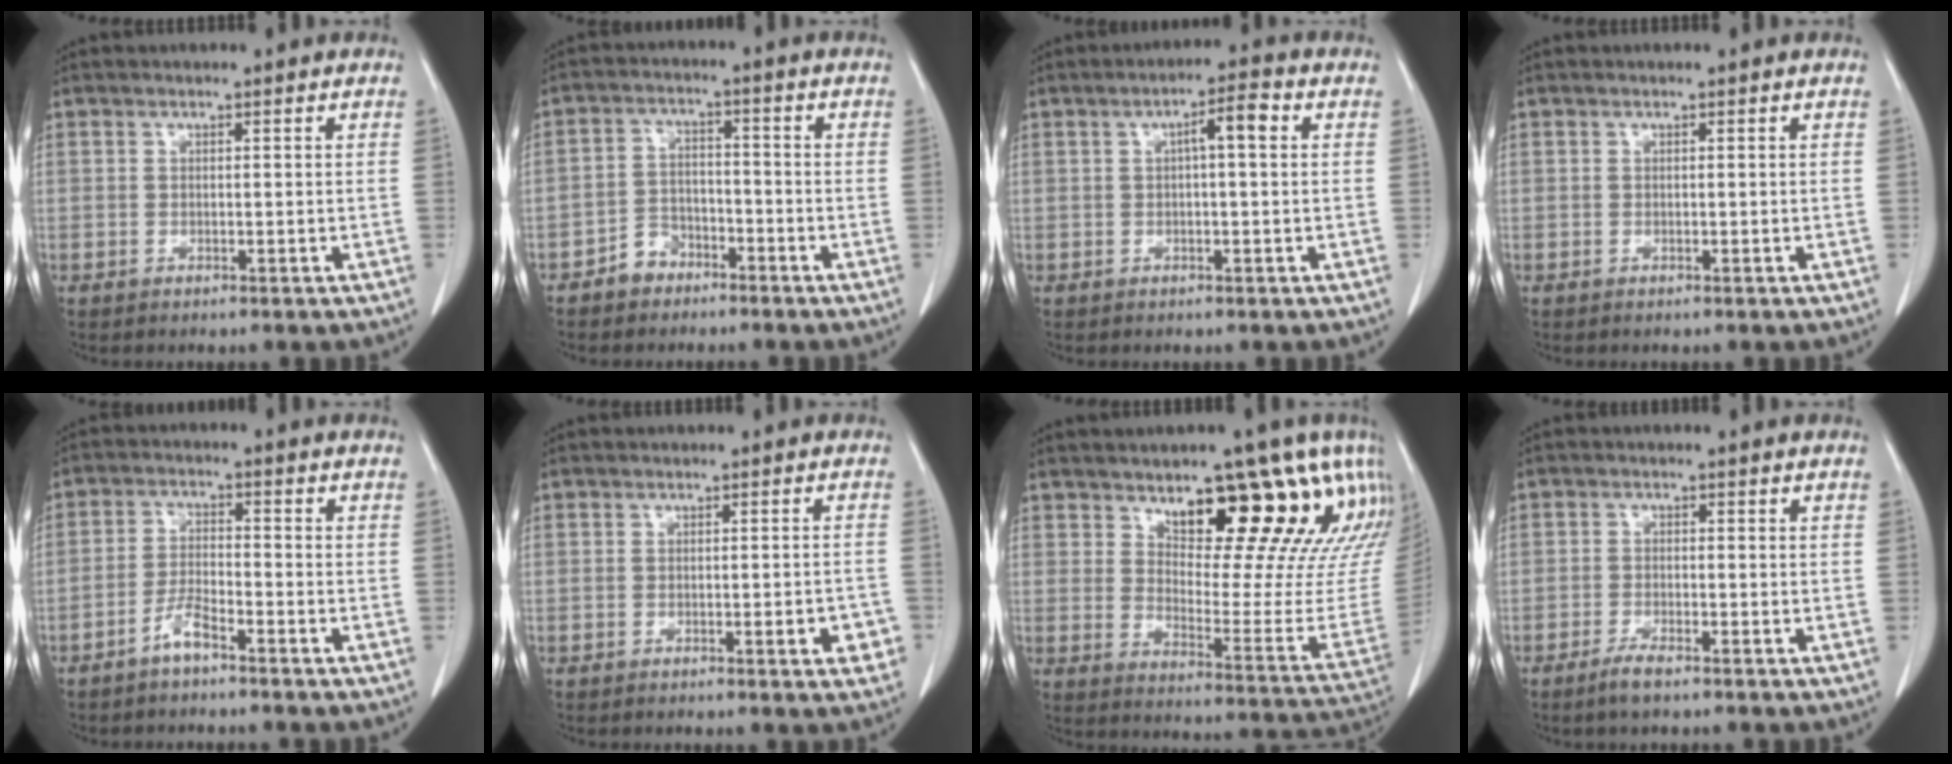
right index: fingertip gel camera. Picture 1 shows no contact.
{"total": 4.5, "force": [-3.1, 3.2, 0.7], "torque": [-0.008, 0.013, -0.057]}
{"total": 4.1, "force": [0.8, 0.6, 4.0], "torque": [-0.064, 0.012, 0.010]}
{"total": 0.0}
{"total": 3.5, "force": [-2.8, 0.5, 2.1], "torque": [-0.044, 0.003, -0.057]}
{"total": 3.6, "force": [-1.5, 0.8, 3.1], "torque": [-0.035, -0.001, -0.019]}
{"total": 22.3, "force": [14.3, 5.1, 16.3], "torque": [-0.202, -0.024, 0.190]}
{"total": 2.5, "force": [-1.8, 0.3, 1.7], "torque": [-0.034, -0.002, -0.037]}